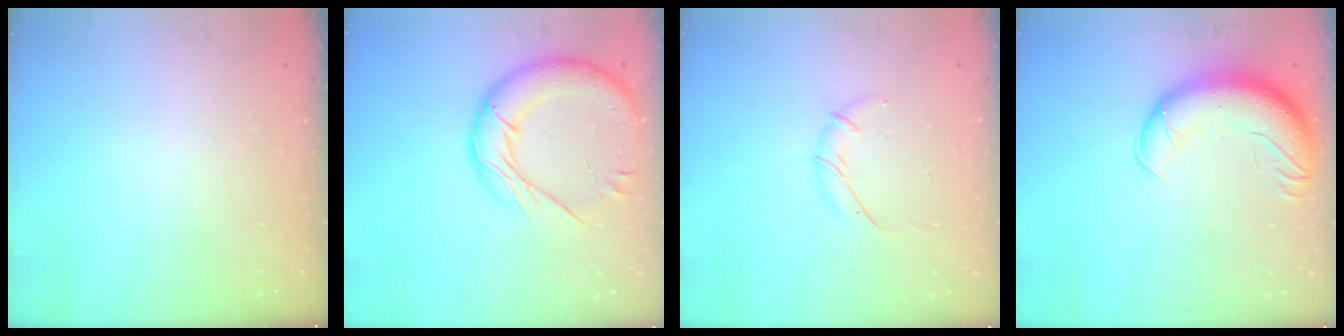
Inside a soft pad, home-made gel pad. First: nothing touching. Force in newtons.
{"total": 18.5, "press": 18.4, "slide": 2.1}
{"total": 6.3, "press": 6.2, "slide": 1.2}
{"total": 16.6, "press": 16.1, "slide": 4.1}